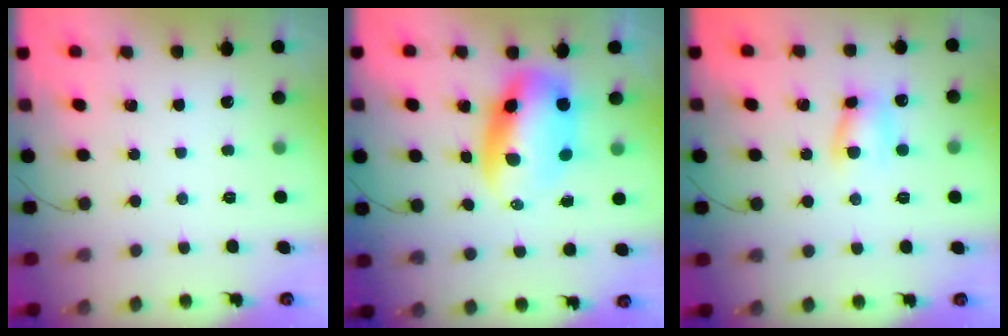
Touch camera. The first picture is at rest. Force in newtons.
{"total": 9.2, "press": 8.9, "slide": 2.4}
{"total": 6.9, "press": 6.9, "slide": 0.0}